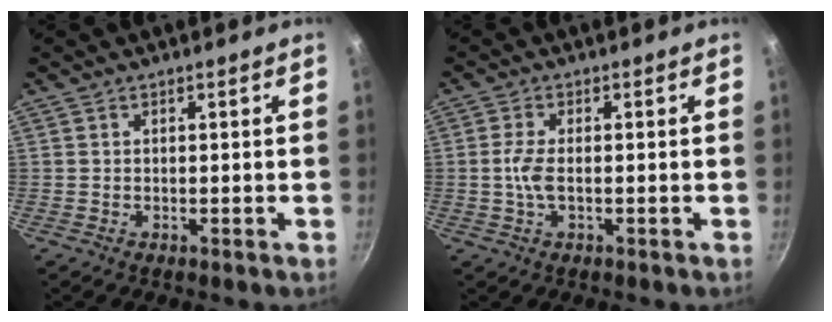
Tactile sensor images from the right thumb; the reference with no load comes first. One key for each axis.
{"total": 3.6, "fx": -0.4, "fy": 1.3, "fz": 3.3, "tx": -0.081, "ty": 0.002, "tz": -0.012}